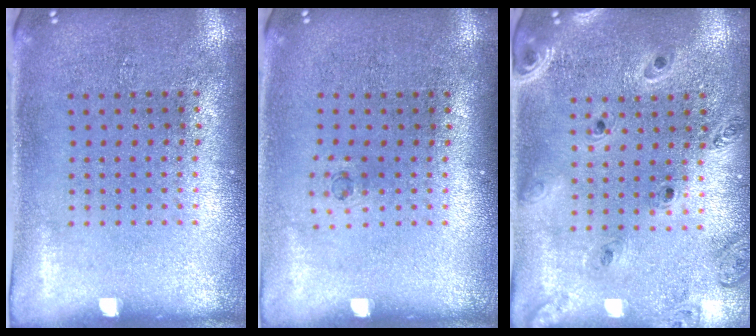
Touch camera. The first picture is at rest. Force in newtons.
{"total": 0.5, "press": 0.2, "slide": 0.4}
{"total": 1.3, "press": 1.3, "slide": 0.2}